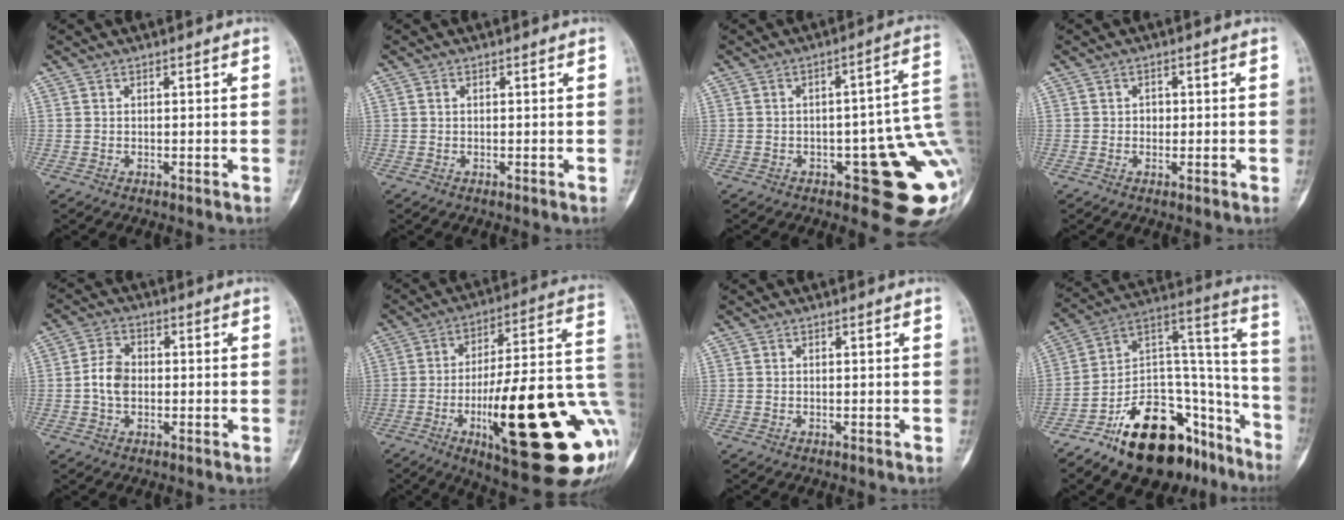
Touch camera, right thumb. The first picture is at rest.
{"total": 0.0}
{"total": 16.1, "force": [-4.1, 6.1, 14.3], "torque": [-0.112, 0.029, -0.040]}
{"total": 1.5, "force": [-0.1, 1.2, 0.8], "torque": [-0.003, 0.004, -0.005]}
{"total": 5.4, "force": [-0.5, 3.8, 3.8], "torque": [-0.068, 0.014, -0.015]}
{"total": 31.8, "force": [-7.9, 8.2, 29.7], "torque": [-0.380, 0.000, -0.110]}
{"total": 0.0}
{"total": 27.1, "force": [-16.6, 13.9, 16.4], "torque": [-0.188, 0.115, -0.264]}